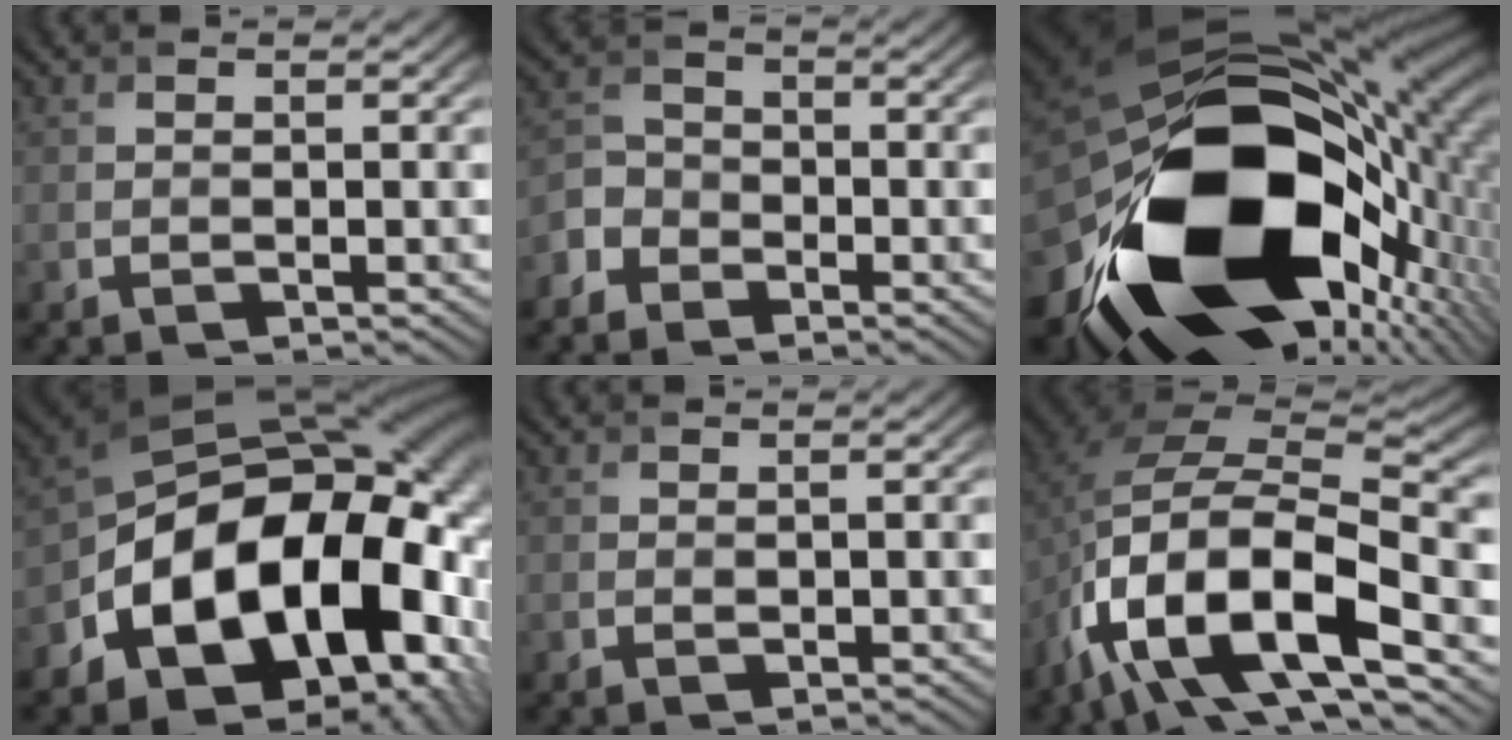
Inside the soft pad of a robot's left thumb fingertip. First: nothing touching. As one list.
[{"total": 4.3, "force": [-3.1, 2.7, 1.0], "torque": [-0.031, 0.000, -0.073]}, {"total": 23.1, "force": [-6.4, 15.2, 16.2], "torque": [-0.353, -0.088, -0.064]}, {"total": 19.8, "force": [-6.7, 12.6, 13.8], "torque": [-0.215, -0.030, -0.097]}, {"total": 0.0}, {"total": 16.9, "force": [-7.6, 7.5, 13.1], "torque": [-0.275, -0.017, -0.142]}]